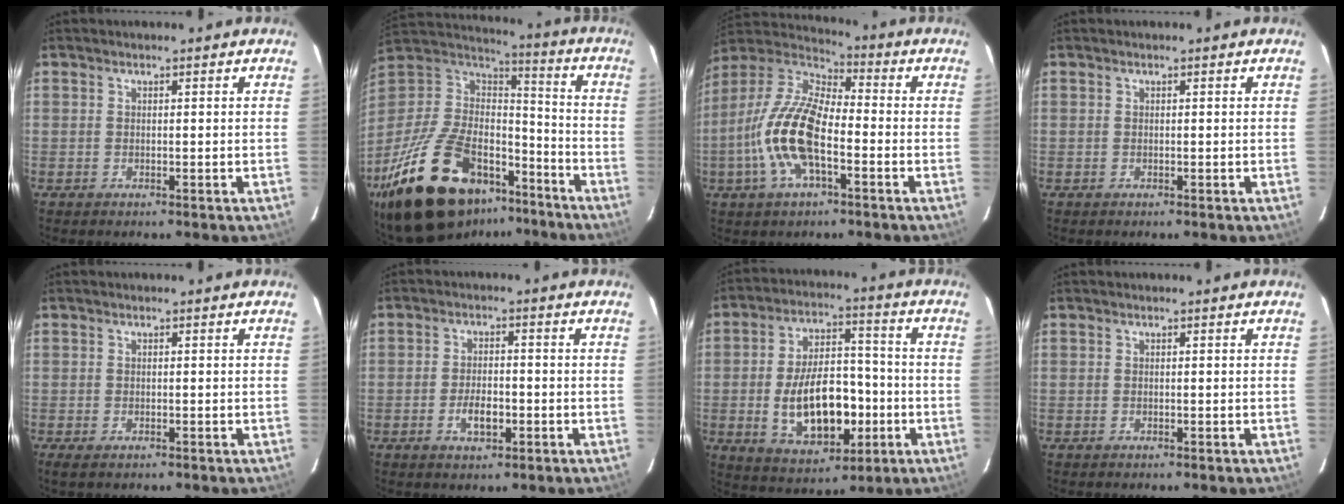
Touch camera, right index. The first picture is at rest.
{"total": 30.8, "force": [-19.8, 15.6, 17.6], "torque": [-0.352, 0.000, -0.305]}
{"total": 16.0, "force": [-4.5, 6.5, 13.9], "torque": [-0.288, 0.001, -0.094]}
{"total": 0.0}
{"total": 1.9, "force": [-1.2, 0.8, 1.3], "torque": [-0.025, -0.009, -0.020]}
{"total": 4.8, "force": [-1.8, 2.2, 3.9], "torque": [-0.078, 0.000, -0.028]}
{"total": 16.0, "force": [-3.7, 8.6, 13.0], "torque": [-0.247, 0.013, -0.039]}
{"total": 0.0}